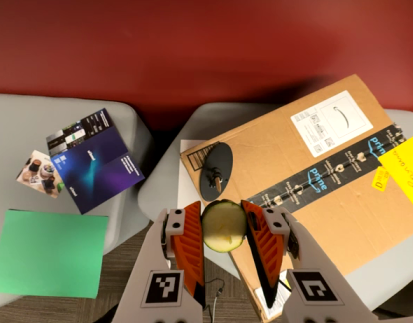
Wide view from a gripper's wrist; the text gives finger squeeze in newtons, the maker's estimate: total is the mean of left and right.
{"total": 11.8, "left": 12.0, "right": 11.7}